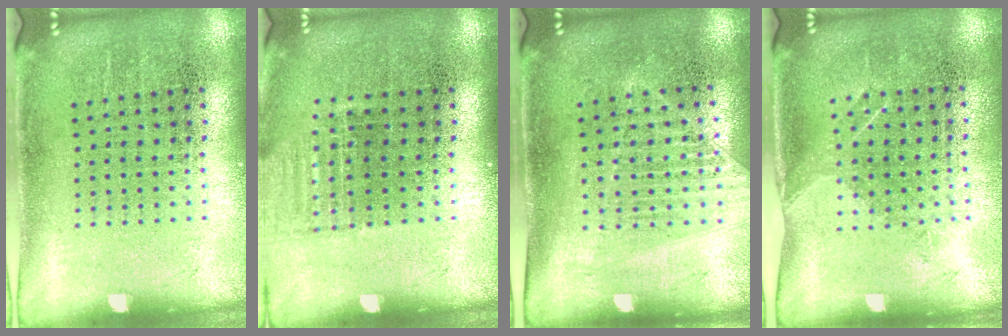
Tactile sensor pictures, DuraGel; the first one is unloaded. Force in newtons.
{"total": 1.0, "press": 1.0, "slide": 0.4}
{"total": 1.3, "press": 1.2, "slide": 0.5}
{"total": 1.2, "press": 0.9, "slide": 0.7}